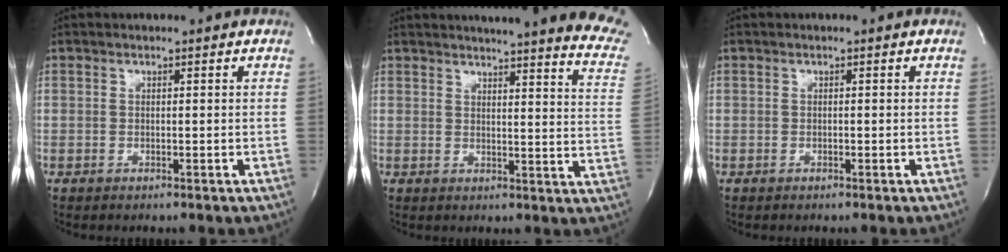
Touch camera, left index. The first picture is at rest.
{"total": 22.6, "force": [20.5, 1.6, 9.4], "torque": [-0.117, -0.083, 0.219]}
{"total": 0.0}